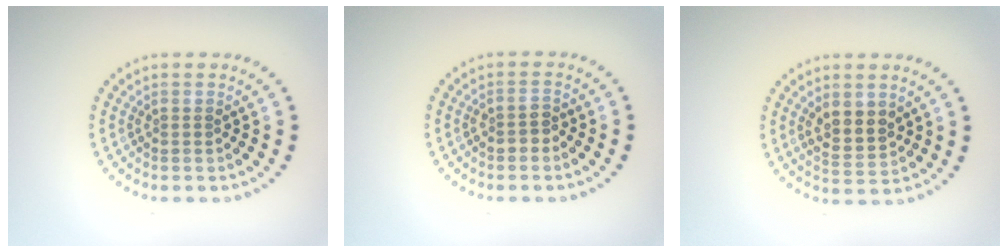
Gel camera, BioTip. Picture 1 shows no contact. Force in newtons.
{"total": 1.3, "press": 1.2, "slide": 0.5}
{"total": 3.1, "press": 3.1, "slide": 0.7}